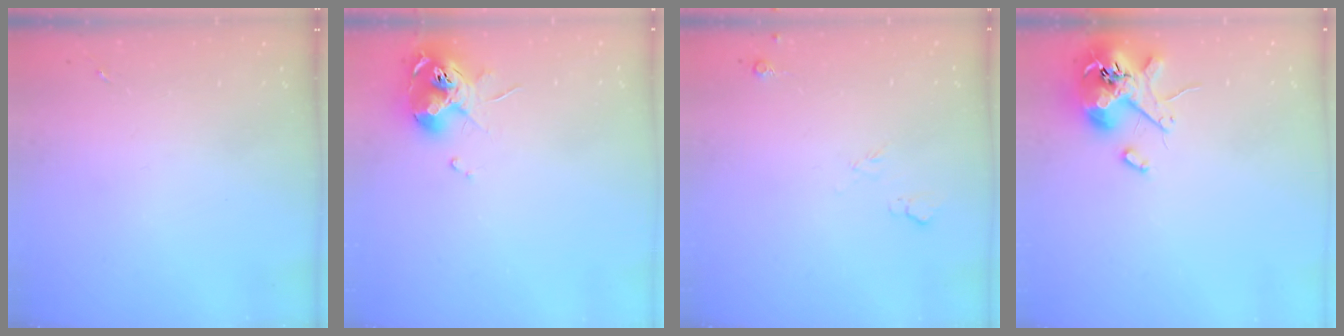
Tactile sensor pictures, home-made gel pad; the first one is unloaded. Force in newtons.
{"total": 10.7, "press": 10.6, "slide": 0.9}
{"total": 4.6, "press": 4.5, "slide": 0.8}
{"total": 12.3, "press": 12.2, "slide": 1.9}